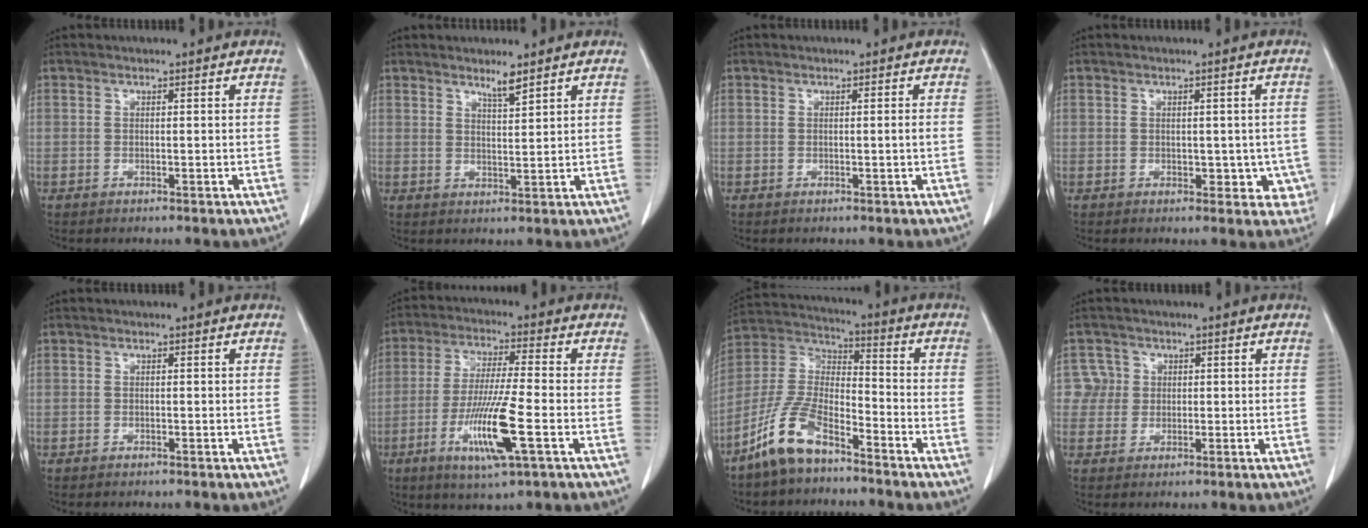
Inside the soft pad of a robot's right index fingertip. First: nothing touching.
{"total": 2.7, "force": [2.2, 0.0, 1.4], "torque": [-0.030, -0.007, 0.041]}
{"total": 0.6, "force": [-0.1, -0.2, 0.5], "torque": [-0.006, -0.001, -0.002]}
{"total": 4.2, "force": [-0.3, 3.0, 3.0], "torque": [-0.009, 0.007, 0.004]}
{"total": 0.0}
{"total": 11.8, "force": [-4.0, 0.2, 11.1], "torque": [-0.218, -0.021, -0.074]}
{"total": 11.1, "force": [-7.9, 3.6, 6.9], "torque": [-0.162, 0.002, -0.161]}
{"total": 3.0, "force": [0.6, 2.9, -0.4], "torque": [0.025, 0.006, 0.005]}